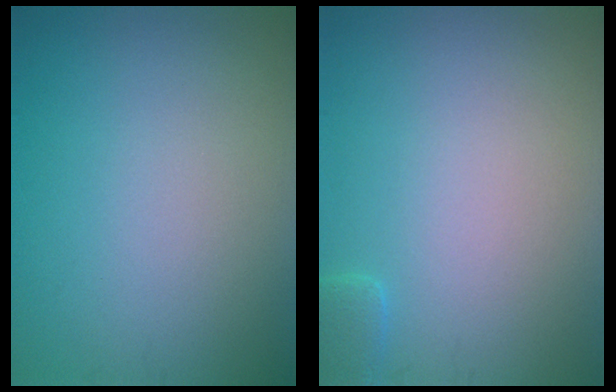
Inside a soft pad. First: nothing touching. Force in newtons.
{"total": 1.1, "press": 1.0, "slide": 0.1}